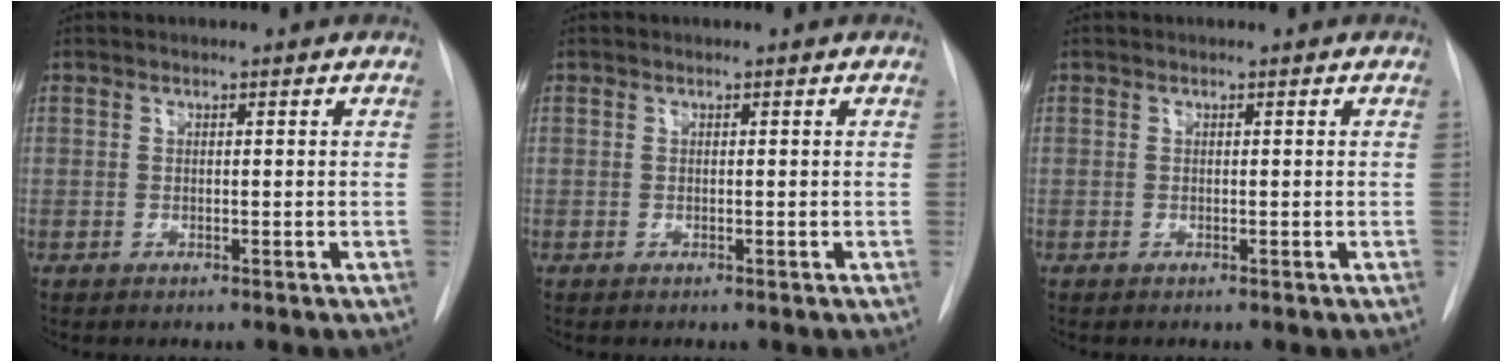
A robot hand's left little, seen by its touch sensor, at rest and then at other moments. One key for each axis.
{"total": 0.0}
{"total": 0.0}